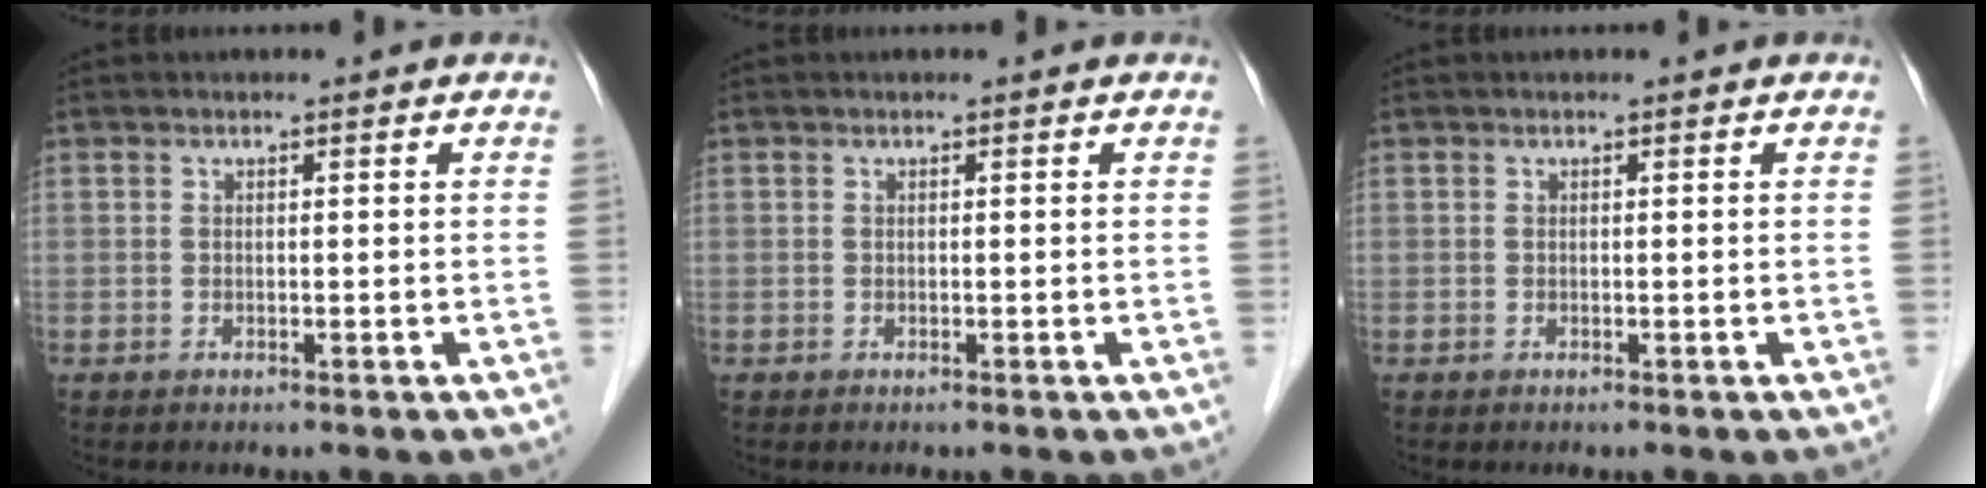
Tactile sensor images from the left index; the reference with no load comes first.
{"total": 0.0}
{"total": 0.0}